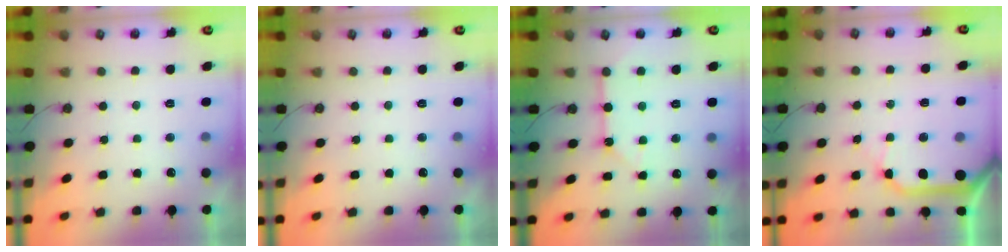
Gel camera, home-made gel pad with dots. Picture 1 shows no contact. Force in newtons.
{"total": 0.0}
{"total": 6.6, "press": 6.6, "slide": 0.8}
{"total": 11.4, "press": 11.3, "slide": 1.5}